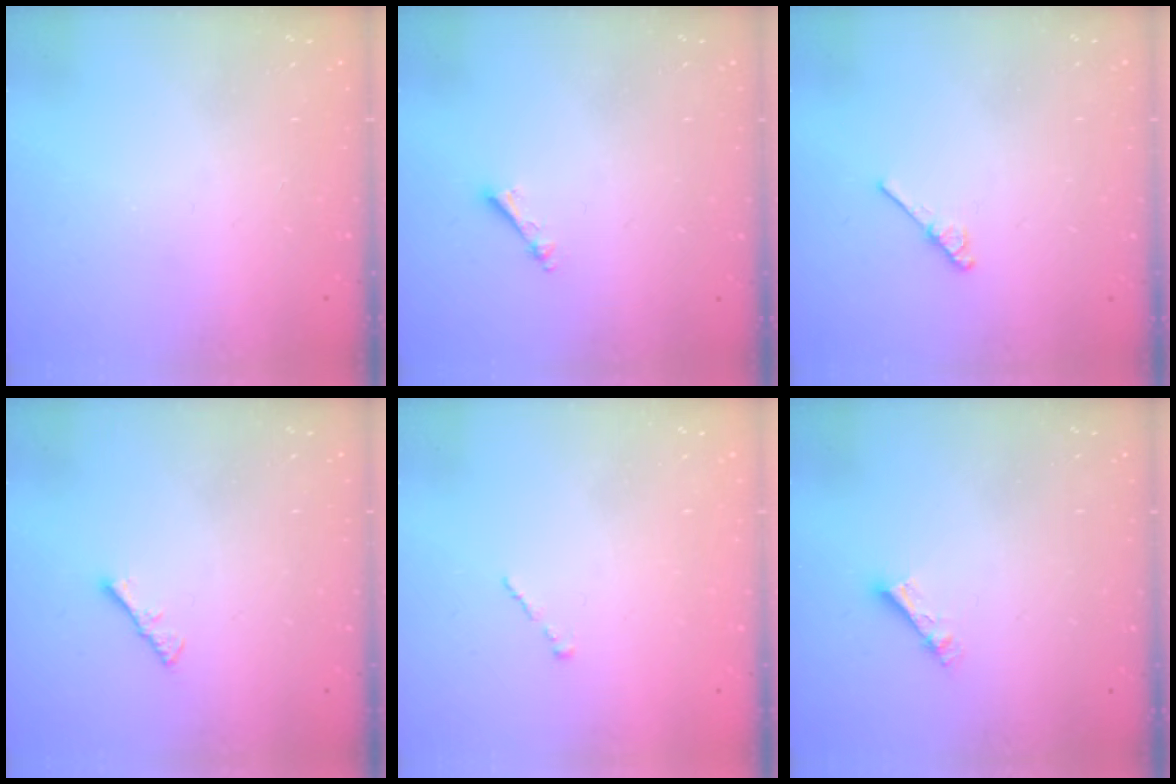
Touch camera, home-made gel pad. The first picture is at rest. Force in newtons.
{"total": 2.5, "press": 2.5, "slide": 0.3}
{"total": 3.0, "press": 2.9, "slide": 0.5}
{"total": 1.1, "press": 1.1, "slide": 0.4}
{"total": 0.0}
{"total": 4.6, "press": 4.6, "slide": 0.3}